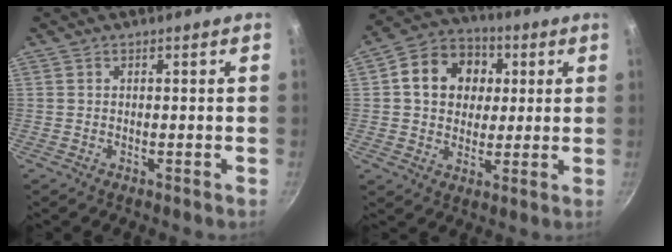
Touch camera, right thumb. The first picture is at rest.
{"total": 13.3, "force": [2.9, 10.9, 7.0], "torque": [-0.093, 0.015, 0.034]}